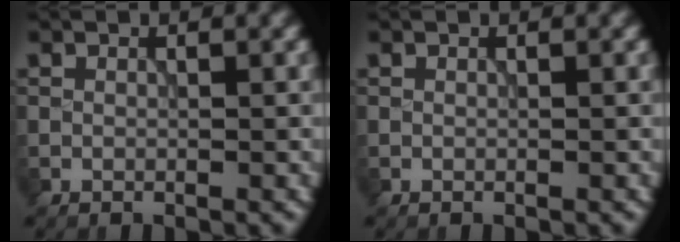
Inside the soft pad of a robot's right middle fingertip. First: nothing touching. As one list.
[{"total": 0.0}]